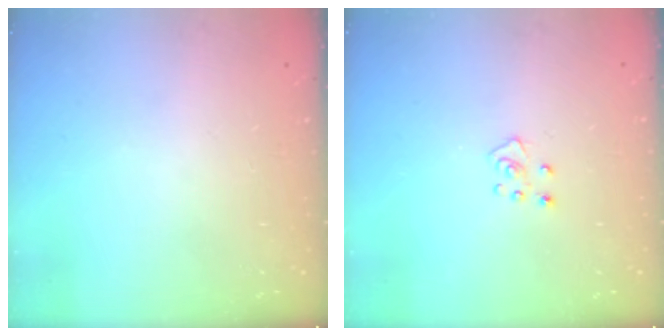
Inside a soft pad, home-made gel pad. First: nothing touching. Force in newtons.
{"total": 4.2, "press": 4.1, "slide": 0.3}